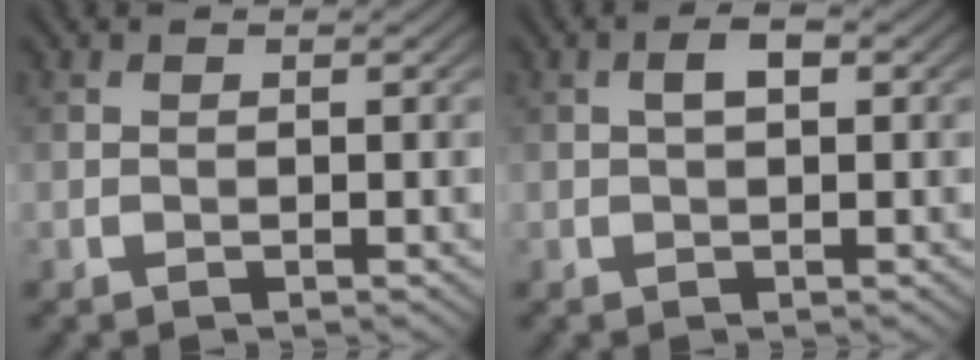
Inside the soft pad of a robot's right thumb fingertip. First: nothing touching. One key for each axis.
{"total": 2.2, "fx": 0.5, "fy": 0.9, "fz": 2.0, "tx": -0.034, "ty": 0.007, "tz": 0.004}